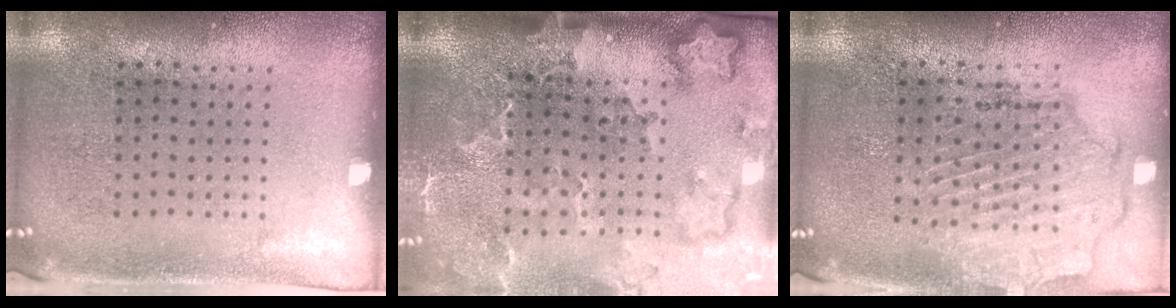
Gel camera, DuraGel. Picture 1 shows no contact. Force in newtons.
{"total": 3.4, "press": 2.5, "slide": 2.3}
{"total": 1.6, "press": 1.6, "slide": 0.5}